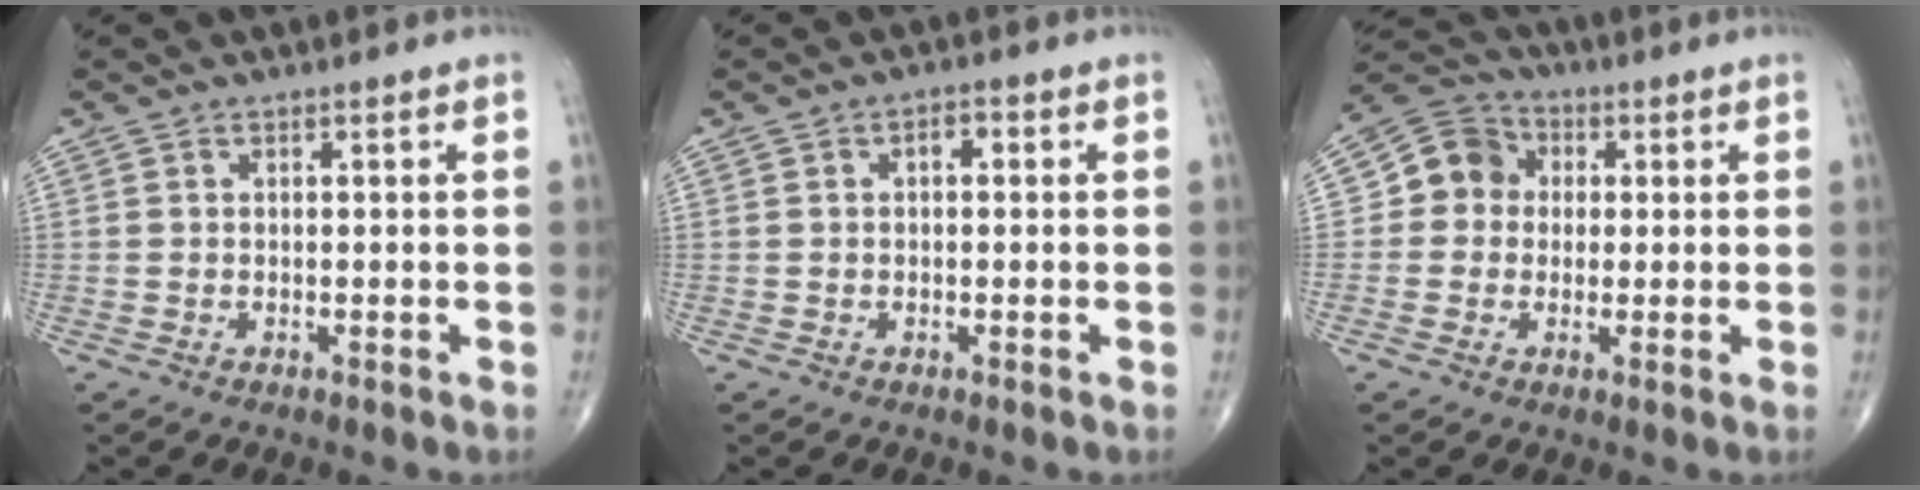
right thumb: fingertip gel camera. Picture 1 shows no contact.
{"total": 2.1, "force": [0.4, 1.1, 1.8], "torque": [-0.025, 0.009, 0.004]}
{"total": 8.0, "force": [0.7, 7.2, 3.4], "torque": [-0.035, 0.016, -0.002]}